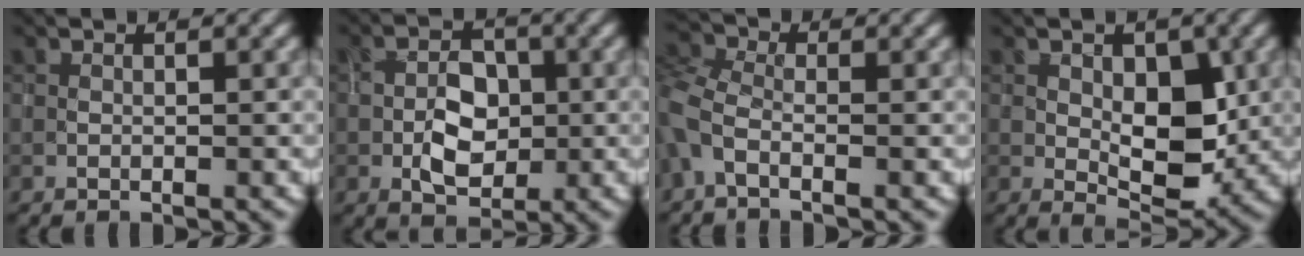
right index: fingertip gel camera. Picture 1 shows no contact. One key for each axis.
{"total": 4.8, "fx": -0.7, "fy": 3.2, "fz": 3.5, "tx": -0.057, "ty": -0.001, "tz": -0.014}
{"total": 3.7, "fx": -1.3, "fy": 2.1, "fz": 2.8, "tx": -0.075, "ty": 0.003, "tz": -0.045}
{"total": 6.0, "fx": 0.3, "fy": 3.5, "fz": 4.8, "tx": -0.076, "ty": -0.011, "tz": 0.010}